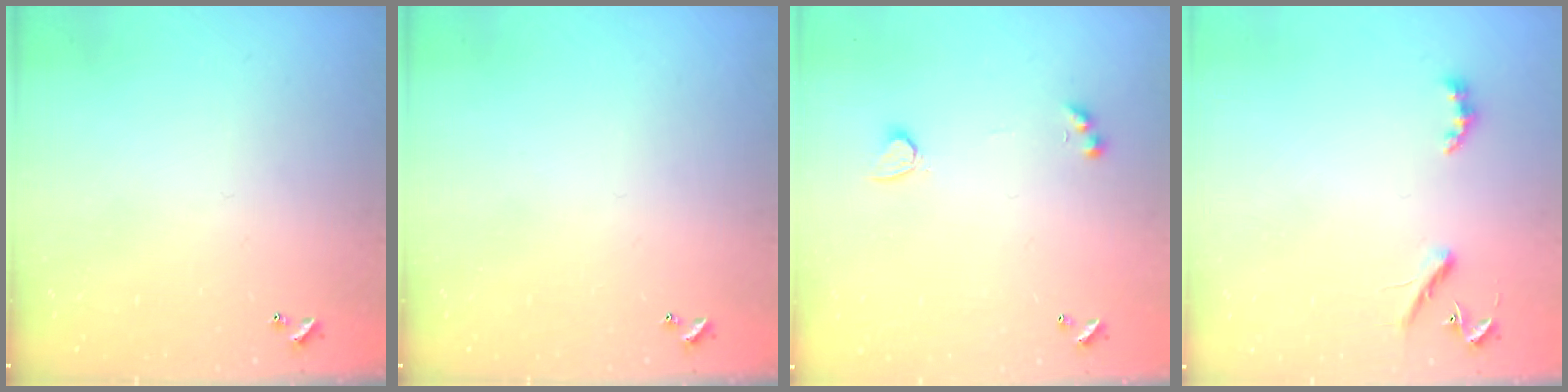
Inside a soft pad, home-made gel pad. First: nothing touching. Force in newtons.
{"total": 0.0}
{"total": 3.3, "press": 2.8, "slide": 1.7}
{"total": 3.1, "press": 3.0, "slide": 0.6}